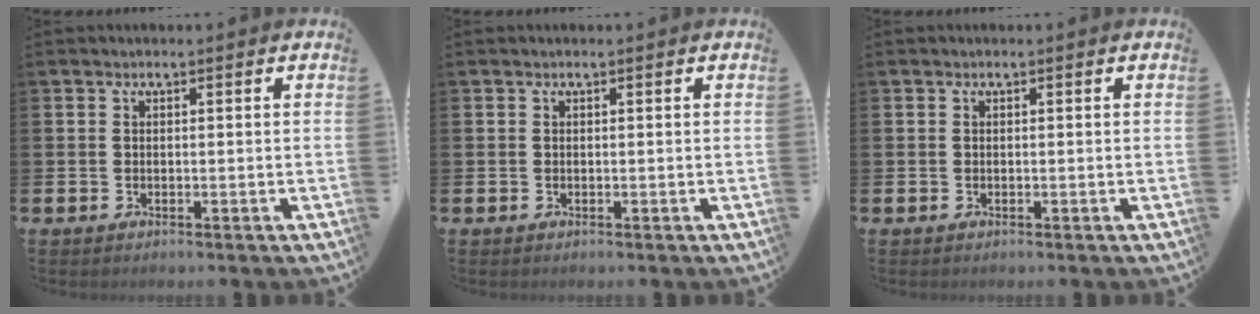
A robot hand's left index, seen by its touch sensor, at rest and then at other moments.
{"total": 0.0}
{"total": 0.0}